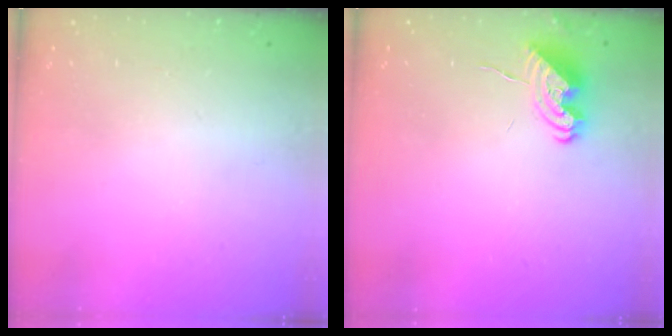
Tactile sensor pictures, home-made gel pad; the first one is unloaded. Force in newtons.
{"total": 7.9, "press": 7.9, "slide": 0.6}